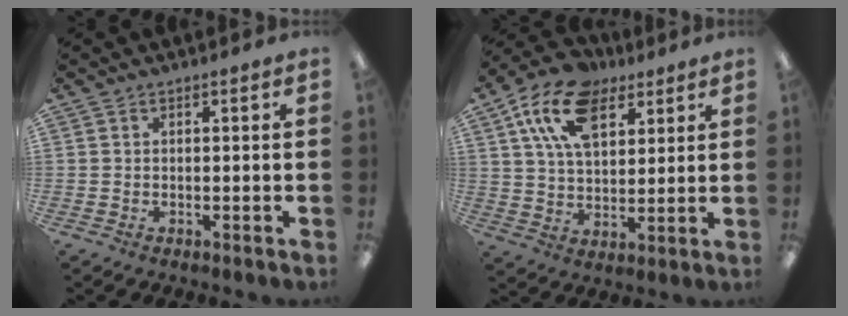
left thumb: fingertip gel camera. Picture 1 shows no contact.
{"total": 16.3, "force": [8.6, 9.8, 9.8], "torque": [-0.177, -0.014, 0.159]}